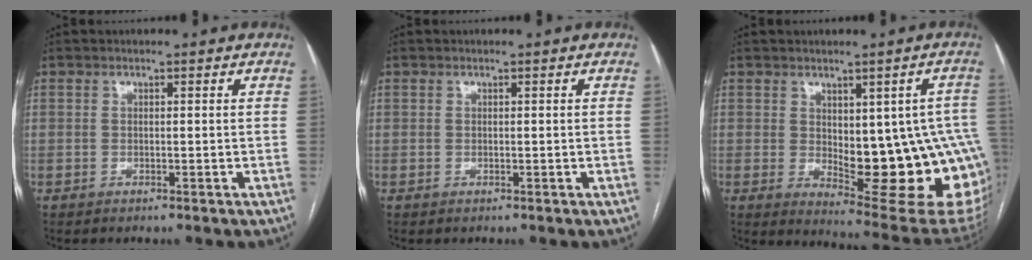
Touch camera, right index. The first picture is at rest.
{"total": 0.0}
{"total": 18.9, "force": [-1.6, 5.9, 17.9], "torque": [-0.155, 0.006, 0.006]}